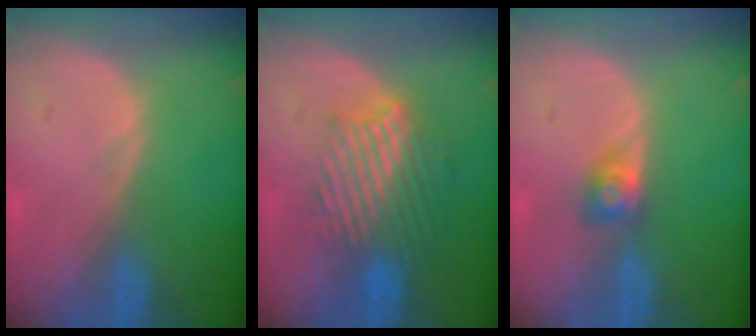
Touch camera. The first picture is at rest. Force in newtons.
{"total": 9.3, "press": 8.4, "slide": 3.9}
{"total": 2.7, "press": 2.5, "slide": 1.0}